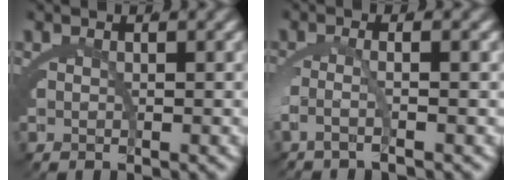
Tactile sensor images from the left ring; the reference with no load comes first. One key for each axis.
{"total": 2.7, "fx": -0.9, "fy": 0.1, "fz": 2.5, "tx": -0.058, "ty": -0.007, "tz": -0.012}